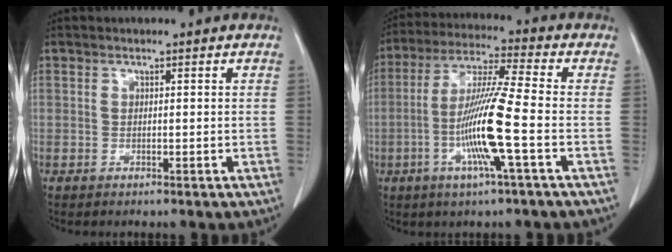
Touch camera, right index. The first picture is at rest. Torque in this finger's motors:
{"motor_torque": [2.14, 0.00, 1.06, 0.21]}